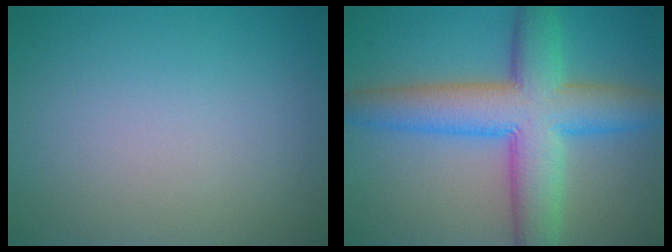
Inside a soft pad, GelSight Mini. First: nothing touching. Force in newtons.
{"total": 9.6, "press": 9.5, "slide": 0.2}